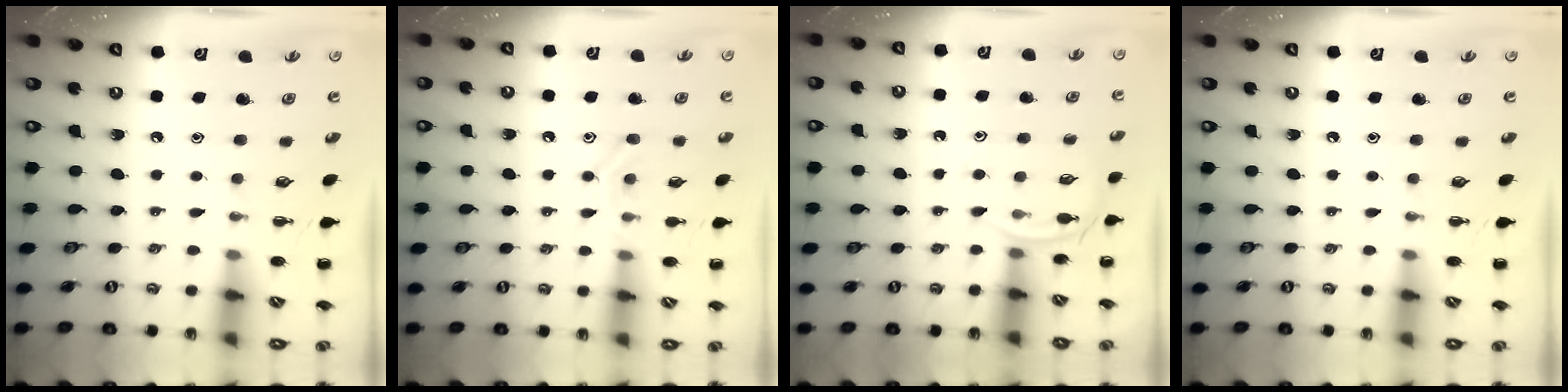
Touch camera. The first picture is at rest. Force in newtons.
{"total": 9.3, "press": 9.2, "slide": 1.6}
{"total": 5.2, "press": 5.0, "slide": 1.4}
{"total": 0.0}